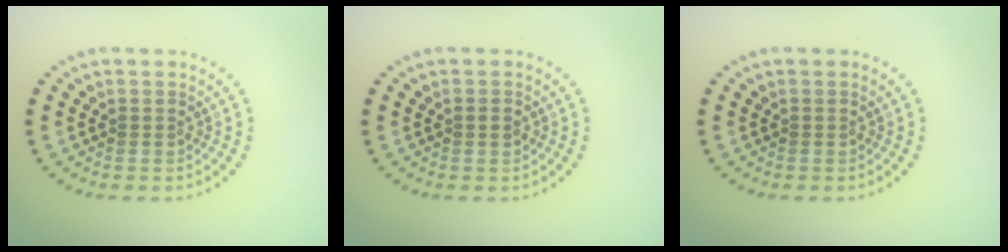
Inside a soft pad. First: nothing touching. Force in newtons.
{"total": 0.9, "press": 0.9, "slide": 0.0}
{"total": 0.0}